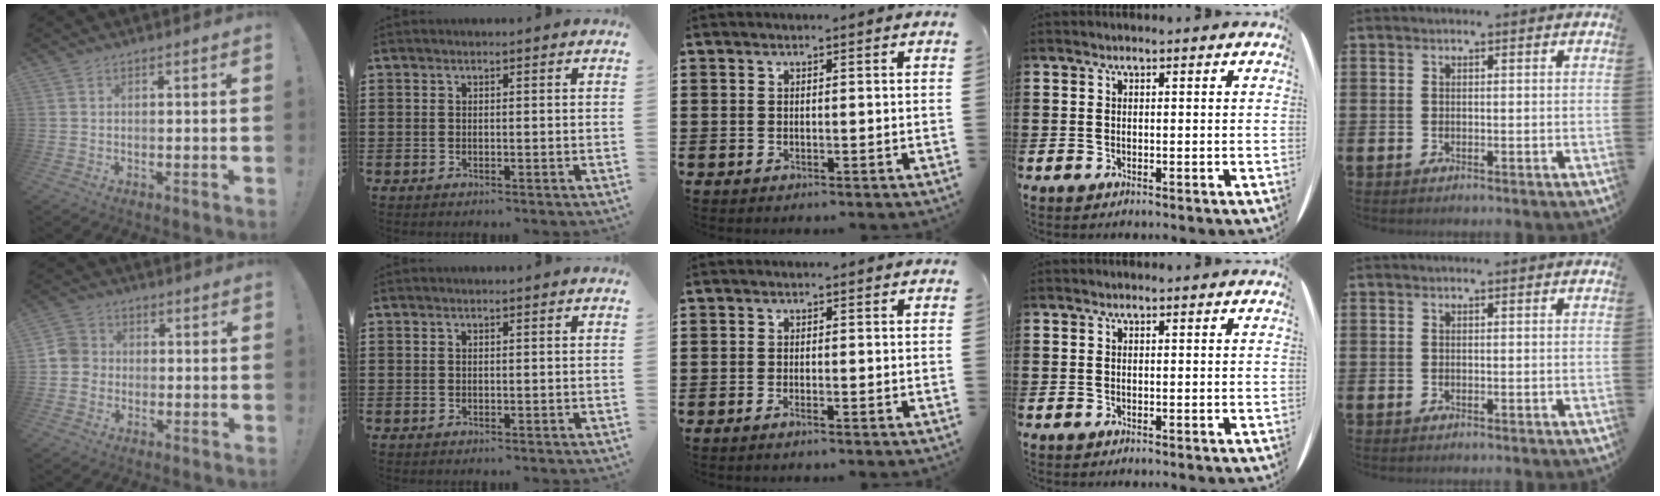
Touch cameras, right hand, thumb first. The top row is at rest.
{"thumb": {"total": 5.9, "force": [-1.2, 5.5, 1.7], "torque": [-0.031, 0.024, -0.021]}, "middle": {"total": 0.8, "force": [-0.5, 0.0, 0.6], "torque": [-0.010, -0.003, -0.010]}}